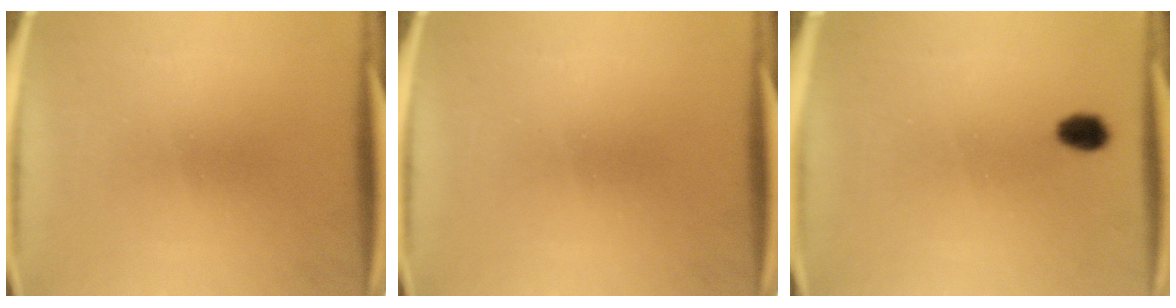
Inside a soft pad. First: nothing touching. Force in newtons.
{"total": 0.0}
{"total": 3.2}